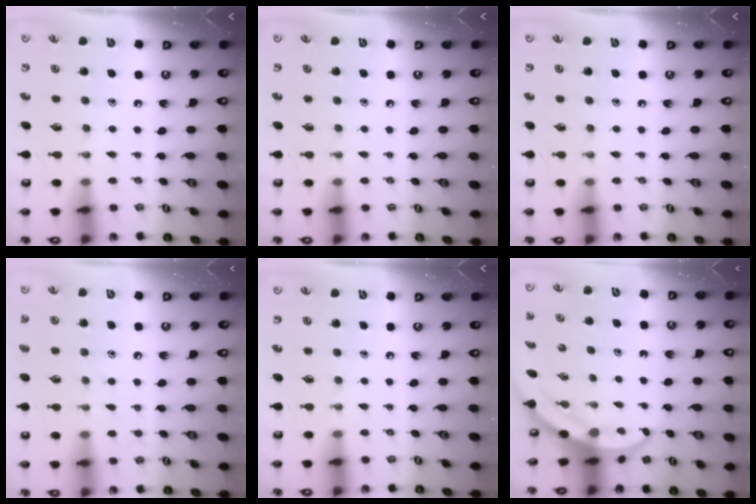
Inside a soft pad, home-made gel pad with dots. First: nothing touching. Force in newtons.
{"total": 0.0}
{"total": 0.0}
{"total": 9.3, "press": 9.3, "slide": 0.6}
{"total": 0.0}
{"total": 3.5, "press": 3.5, "slide": 0.1}